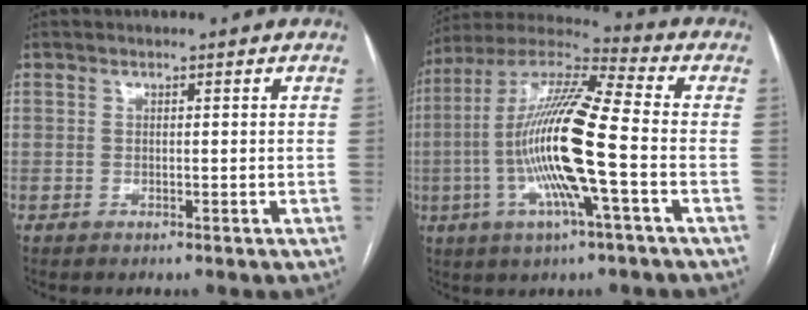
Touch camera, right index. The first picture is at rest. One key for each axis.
{"total": 17.4, "fx": -3.3, "fy": 1.0, "fz": 17.1, "tx": -0.339, "ty": -0.002, "tz": -0.070}